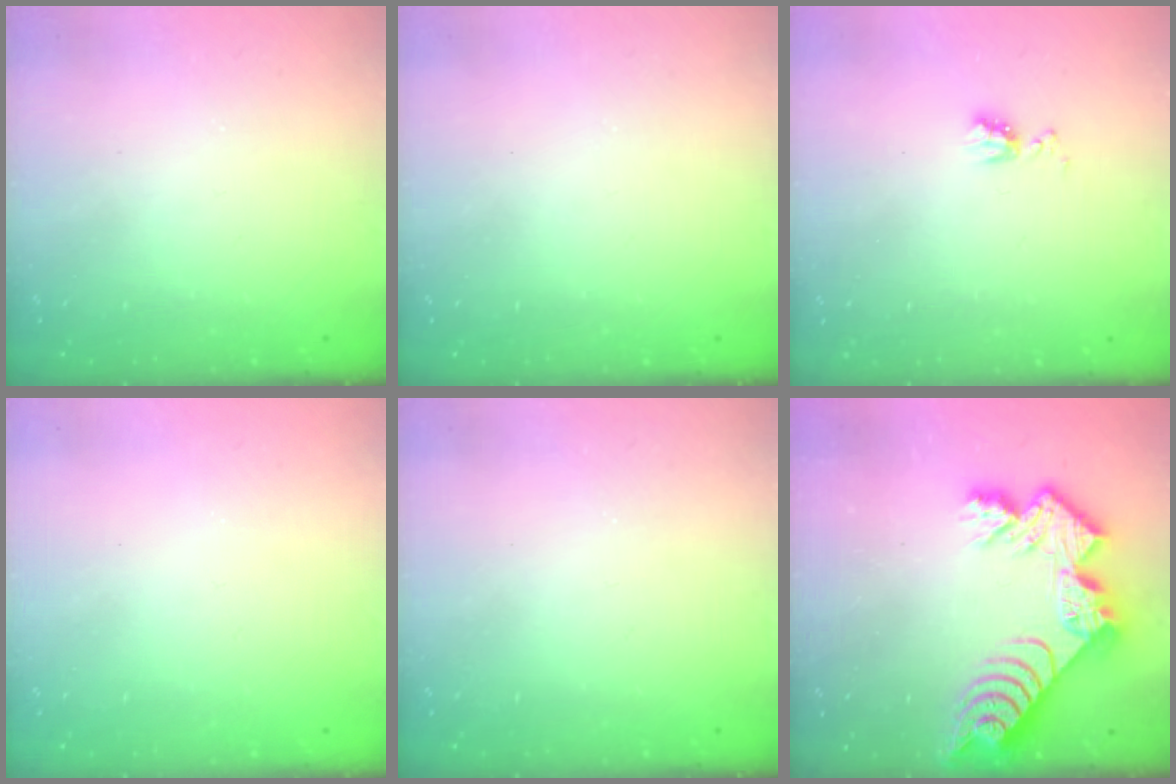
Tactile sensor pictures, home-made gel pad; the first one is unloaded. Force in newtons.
{"total": 0.0}
{"total": 5.7, "press": 5.7, "slide": 0.8}
{"total": 0.0}
{"total": 0.0}
{"total": 13.8, "press": 13.8, "slide": 1.1}